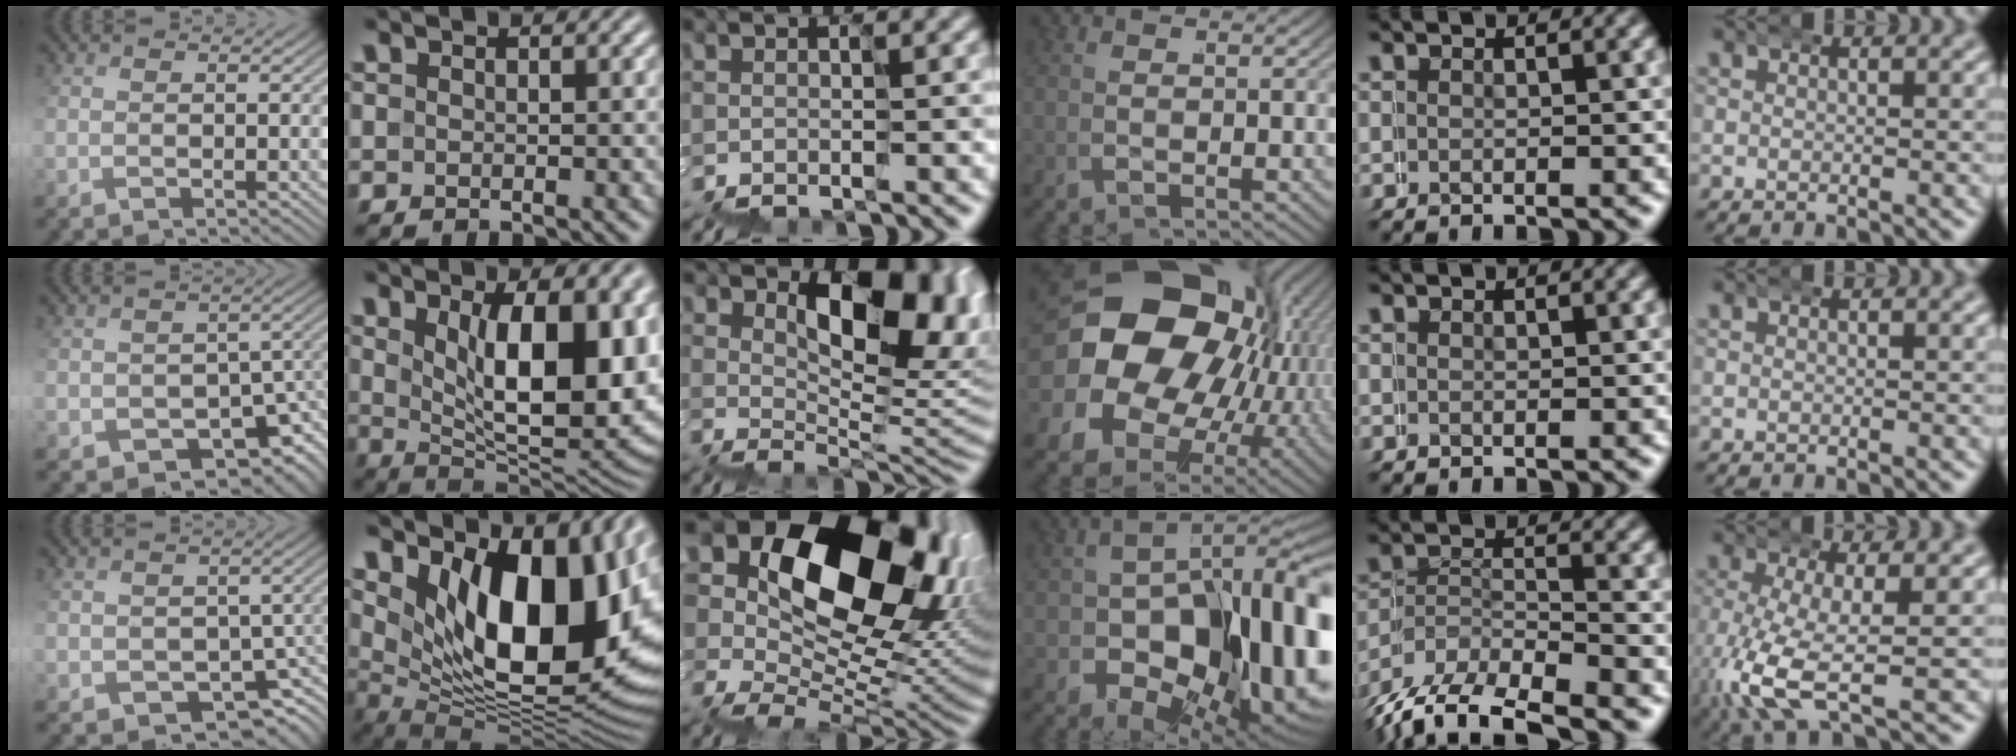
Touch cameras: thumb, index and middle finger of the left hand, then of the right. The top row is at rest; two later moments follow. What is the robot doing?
{"motion": "wrap", "object": "duck tape"}